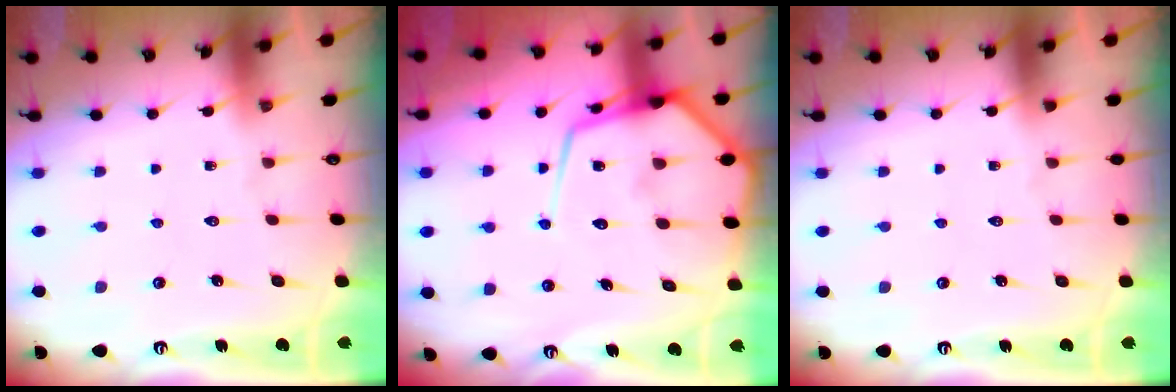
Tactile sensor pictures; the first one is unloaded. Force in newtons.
{"total": 15.1, "press": 15.0, "slide": 1.5}
{"total": 0.0}